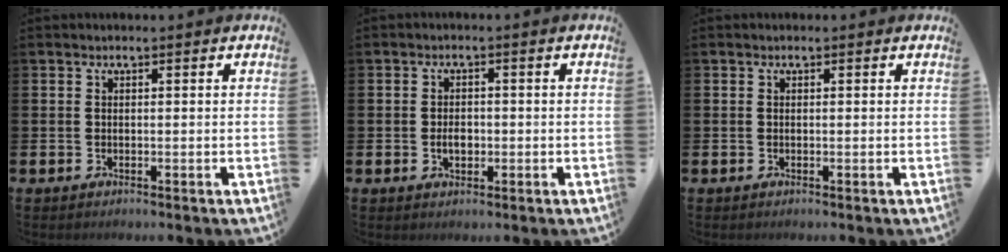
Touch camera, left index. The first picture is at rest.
{"total": 2.3, "force": [-0.5, 1.6, 1.6], "torque": [-0.015, -0.002, -0.014]}
{"total": 0.0}